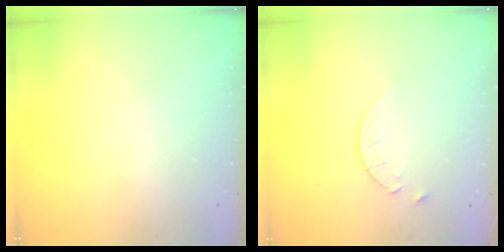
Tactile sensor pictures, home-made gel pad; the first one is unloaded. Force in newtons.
{"total": 5.6, "press": 5.5, "slide": 0.7}